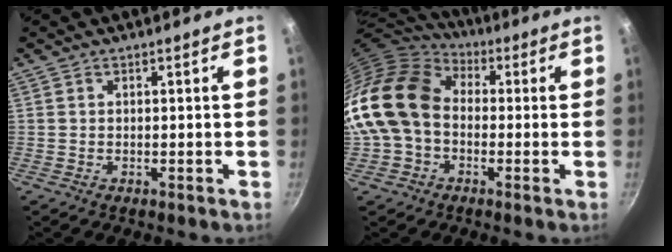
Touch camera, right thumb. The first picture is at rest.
{"total": 18.4, "force": [-0.1, 13.8, 12.1], "torque": [-0.228, 0.042, -0.014]}